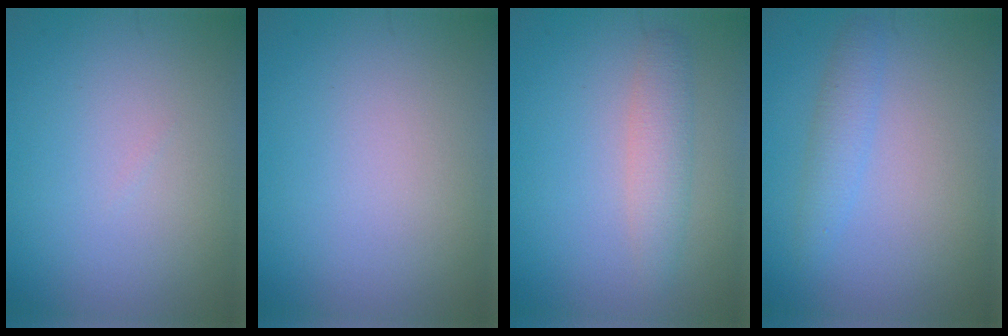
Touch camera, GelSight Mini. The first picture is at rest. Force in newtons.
{"total": 0.0}
{"total": 2.4, "press": 2.4, "slide": 0.0}
{"total": 2.0, "press": 2.0, "slide": 0.2}